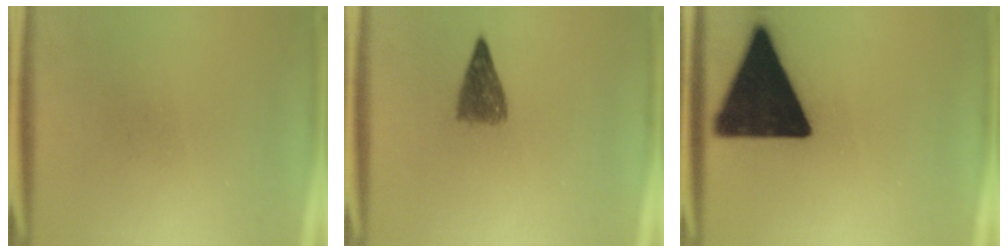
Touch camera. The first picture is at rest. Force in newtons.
{"total": 4.0}
{"total": 19.9}